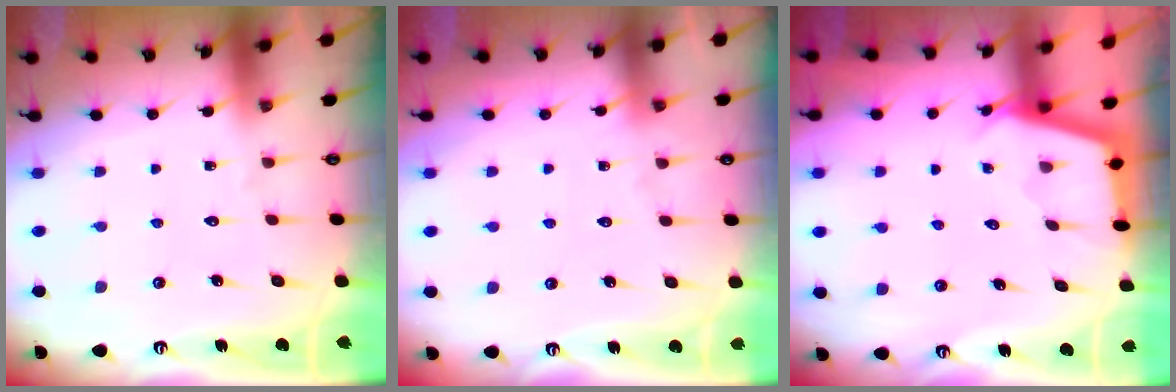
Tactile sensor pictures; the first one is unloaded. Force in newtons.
{"total": 4.6, "press": 4.5, "slide": 0.6}
{"total": 2.4, "press": 2.4, "slide": 0.2}